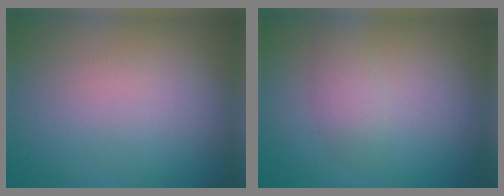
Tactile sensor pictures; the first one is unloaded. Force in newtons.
{"total": 1.7, "press": 1.7, "slide": 0.0}